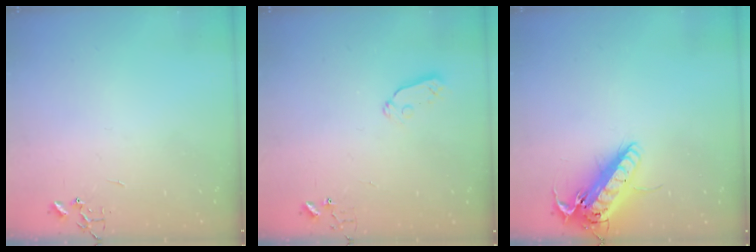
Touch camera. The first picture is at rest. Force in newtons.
{"total": 5.0, "press": 4.9, "slide": 1.1}
{"total": 17.8, "press": 17.5, "slide": 3.3}